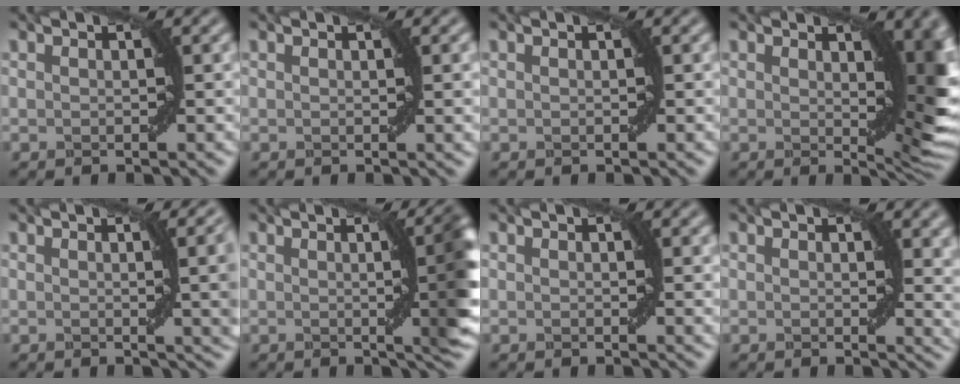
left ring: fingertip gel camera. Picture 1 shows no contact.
{"total": 1.4, "force": [0.2, 0.1, 1.4], "torque": [-0.015, -0.001, 0.002]}
{"total": 0.0}
{"total": 8.3, "force": [1.6, 3.1, 7.6], "torque": [-0.082, -0.007, 0.029]}
{"total": 6.9, "force": [0.9, 2.2, 6.4], "torque": [-0.048, 0.007, 0.014]}
{"total": 8.9, "force": [0.8, 2.6, 8.5], "torque": [-0.063, 0.016, 0.008]}
{"total": 0.8, "force": [0.2, 0.0, 0.8], "torque": [-0.008, -0.003, 0.004]}
{"total": 3.0, "force": [1.0, 1.1, 2.7], "torque": [-0.024, -0.004, 0.016]}